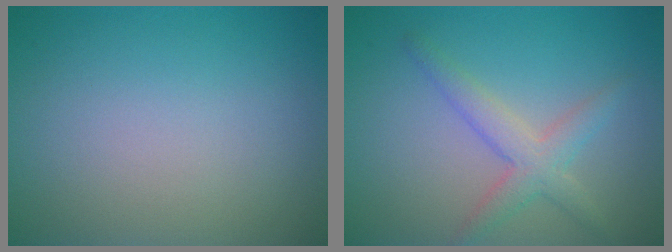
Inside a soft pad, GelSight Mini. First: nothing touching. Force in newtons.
{"total": 3.0, "press": 3.0, "slide": 0.1}